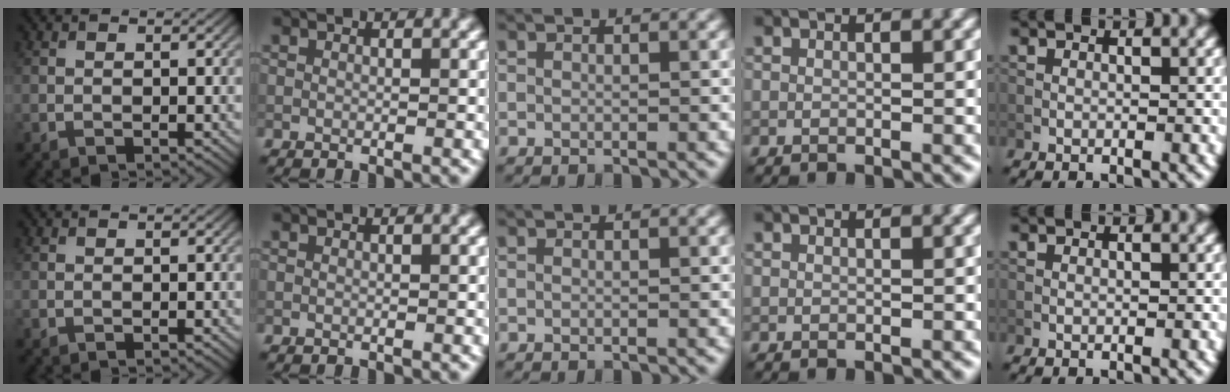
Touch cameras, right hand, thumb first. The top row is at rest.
{}